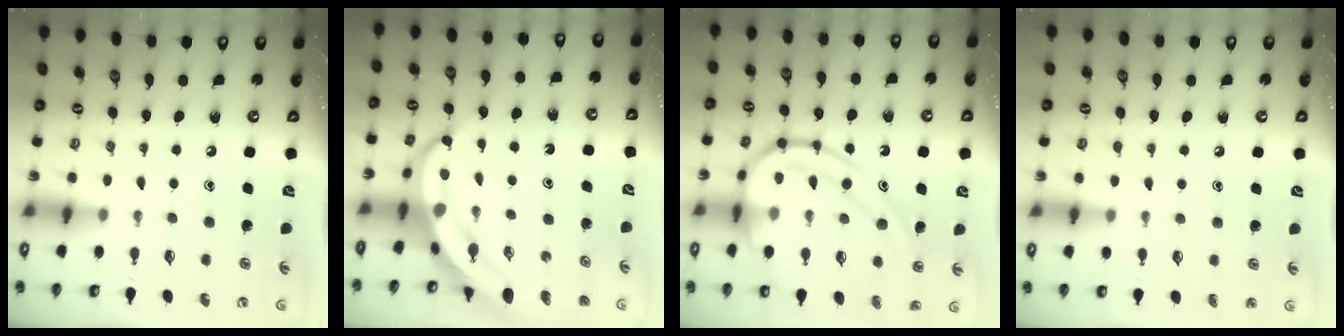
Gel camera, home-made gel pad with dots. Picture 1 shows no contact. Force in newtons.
{"total": 7.7, "press": 7.6, "slide": 1.4}
{"total": 16.5, "press": 16.5, "slide": 0.8}
{"total": 3.8, "press": 3.7, "slide": 0.5}